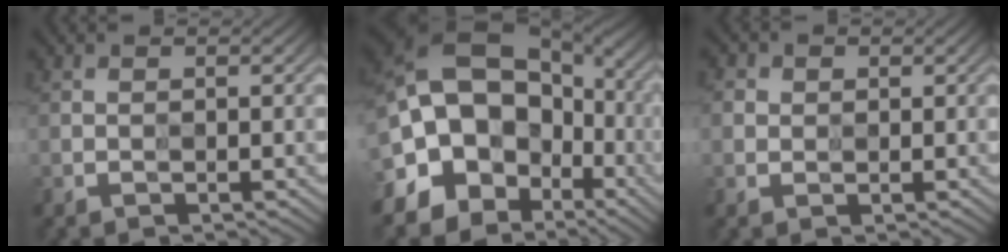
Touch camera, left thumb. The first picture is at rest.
{"total": 18.5, "force": [-2.7, 15.4, 9.8], "torque": [-0.173, 0.026, -0.076]}
{"total": 2.5, "force": [1.0, 2.2, 0.4], "torque": [-0.016, 0.002, 0.016]}